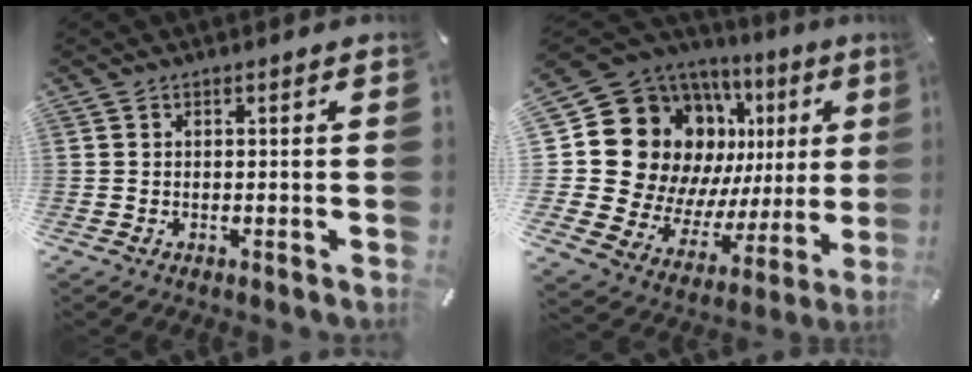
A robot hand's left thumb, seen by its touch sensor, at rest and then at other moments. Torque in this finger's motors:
{"motor_torque": [1.92, 3.09, 1.54, -1.23, 0.40]}